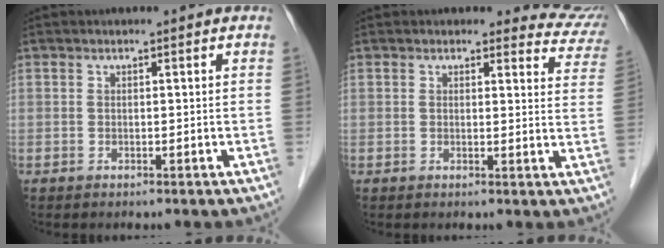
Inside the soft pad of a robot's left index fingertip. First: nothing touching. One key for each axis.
{"total": 7.9, "fx": 7.5, "fy": 2.6, "fz": -0.2, "tx": 0.048, "ty": -0.032, "tz": 0.038}